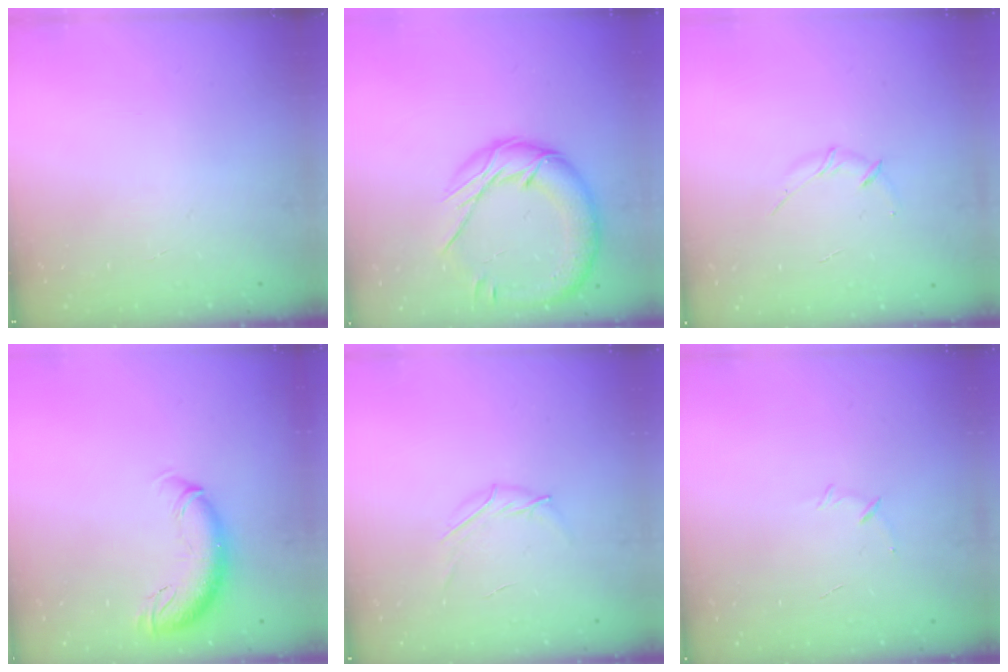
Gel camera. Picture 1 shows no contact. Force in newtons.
{"total": 17.9, "press": 17.8, "slide": 1.8}
{"total": 3.4, "press": 3.3, "slide": 0.8}
{"total": 10.9, "press": 10.6, "slide": 2.5}
{"total": 2.8, "press": 2.7, "slide": 0.7}
{"total": 5.0, "press": 4.8, "slide": 1.3}